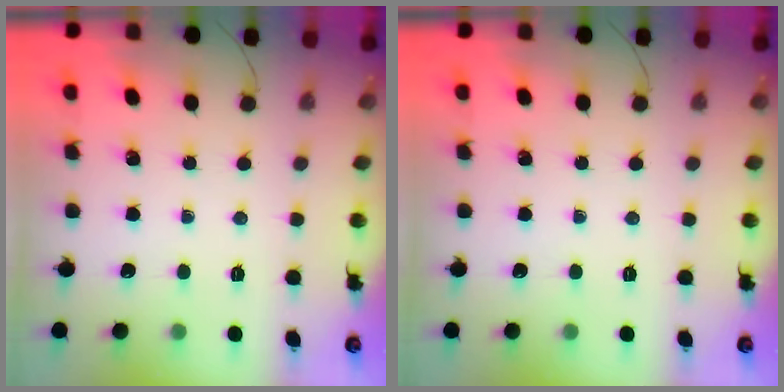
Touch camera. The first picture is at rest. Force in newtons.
{"total": 0.0}